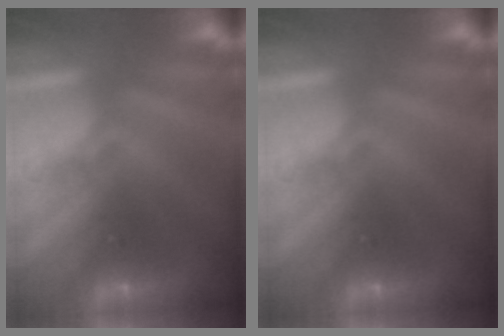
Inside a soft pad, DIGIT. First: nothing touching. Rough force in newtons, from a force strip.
{"total": 0.0}